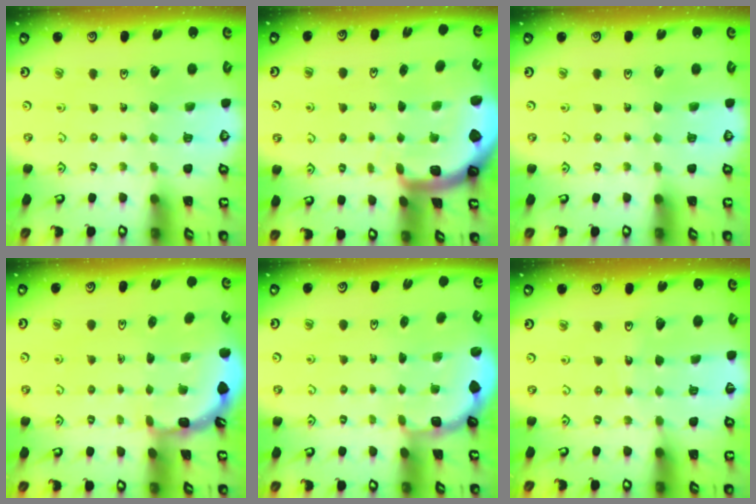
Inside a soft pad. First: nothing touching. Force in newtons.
{"total": 2.4, "press": 2.4, "slide": 0.3}
{"total": 0.0}
{"total": 2.2, "press": 2.2, "slide": 0.4}
{"total": 1.9, "press": 1.8, "slide": 0.7}
{"total": 3.8, "press": 3.7, "slide": 0.4}